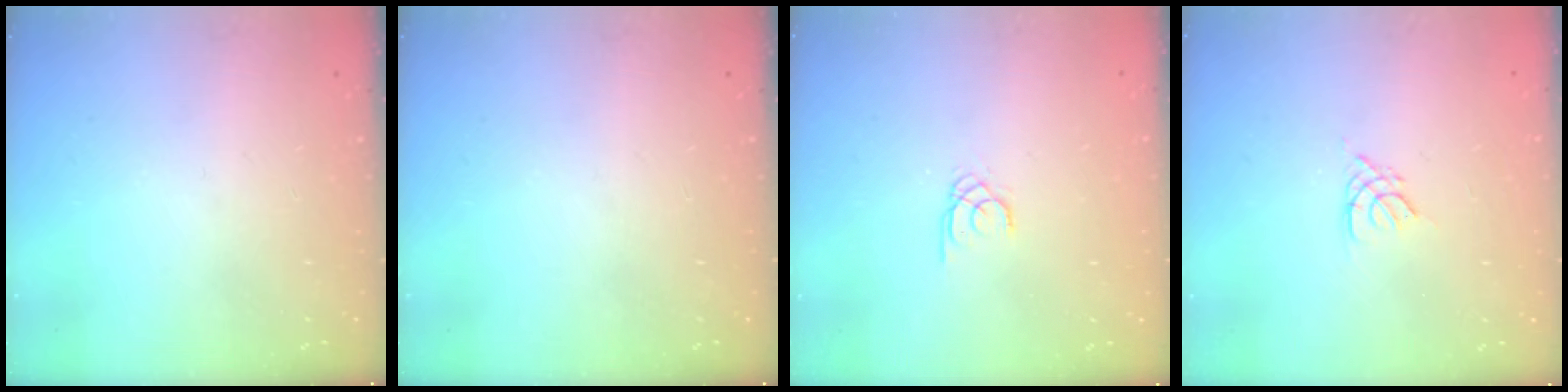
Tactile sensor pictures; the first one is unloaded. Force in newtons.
{"total": 0.0}
{"total": 1.3, "press": 1.3, "slide": 0.1}
{"total": 2.8, "press": 2.7, "slide": 0.5}